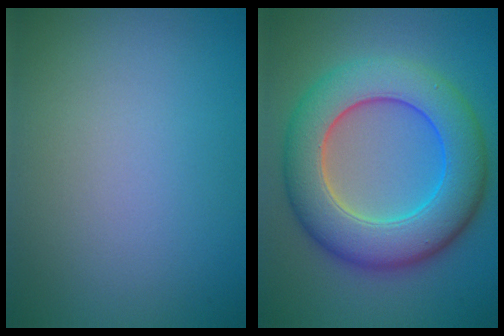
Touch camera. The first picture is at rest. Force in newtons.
{"total": 9.8, "press": 9.8, "slide": 0.7}